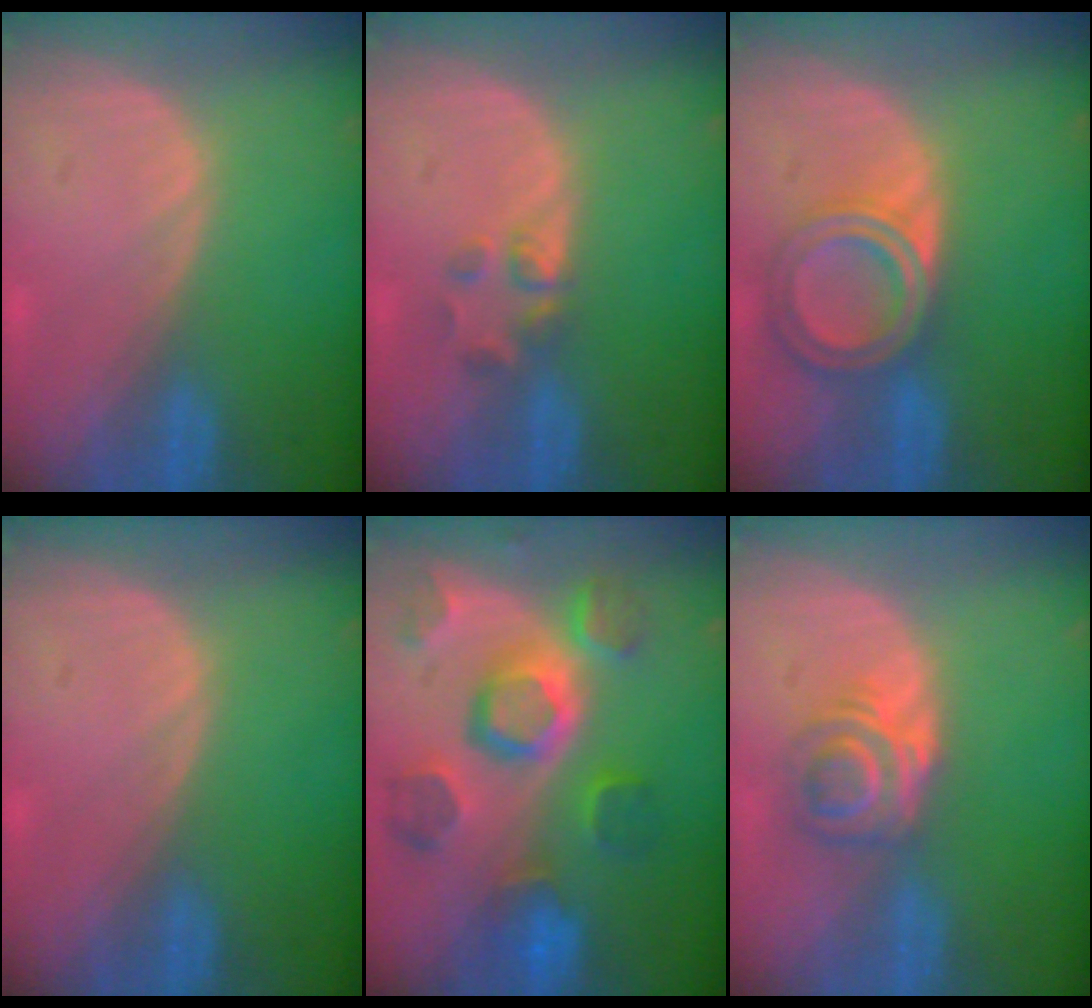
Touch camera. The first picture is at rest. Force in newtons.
{"total": 2.6, "press": 2.4, "slide": 0.9}
{"total": 6.7, "press": 6.0, "slide": 3.2}
{"total": 0.0}
{"total": 11.4, "press": 10.1, "slide": 5.4}
{"total": 6.1, "press": 5.0, "slide": 3.4}